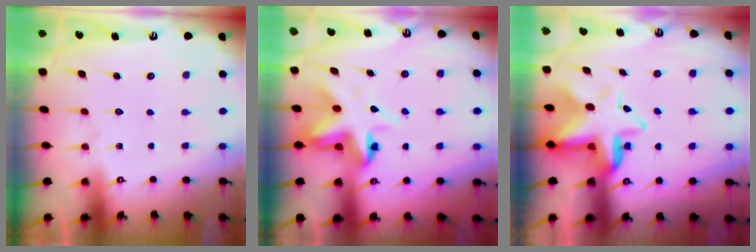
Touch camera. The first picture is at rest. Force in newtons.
{"total": 7.3, "press": 7.1, "slide": 1.9}
{"total": 9.5, "press": 9.3, "slide": 1.8}